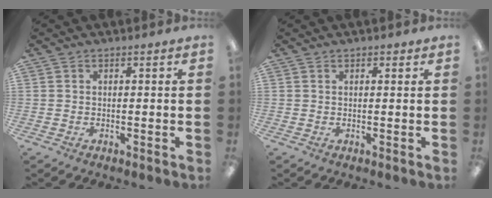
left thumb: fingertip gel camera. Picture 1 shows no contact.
{"total": 0.6, "force": [0.4, 0.3, 0.1], "torque": [-0.003, 0.001, 0.008]}